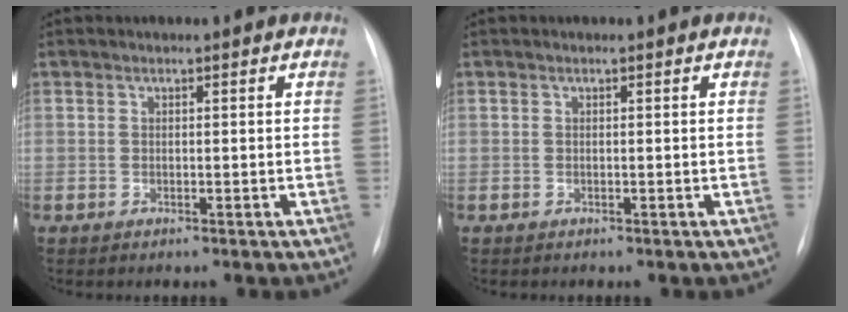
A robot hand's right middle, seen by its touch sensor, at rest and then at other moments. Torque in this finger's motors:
{"motor_torque": [0.02, -0.15, -0.02, -0.01]}